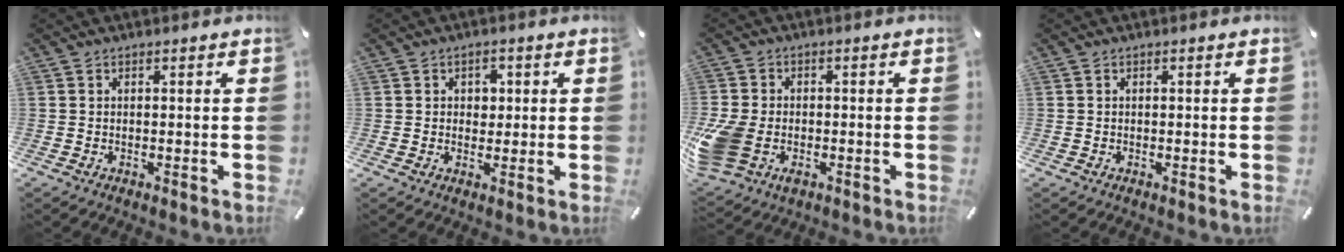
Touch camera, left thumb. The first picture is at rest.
{"total": 2.5, "force": [0.3, 2.3, 1.1], "torque": [-0.002, -0.005, -0.004]}
{"total": 9.3, "force": [-2.5, 6.9, 5.7], "torque": [-0.129, 0.011, -0.040]}
{"total": 0.0}